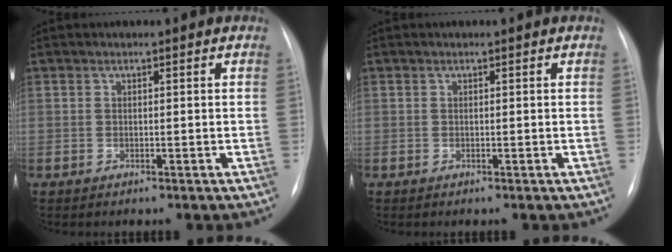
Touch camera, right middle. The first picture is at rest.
{"total": 0.0}